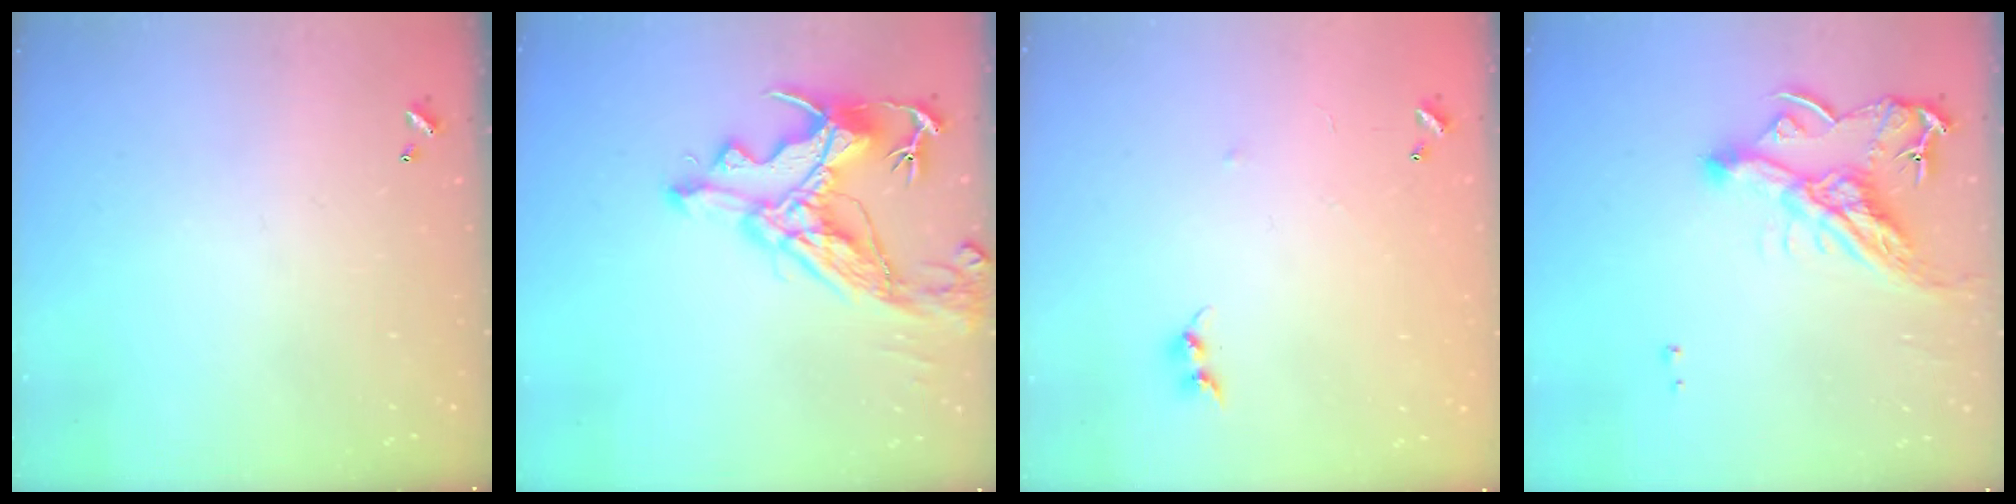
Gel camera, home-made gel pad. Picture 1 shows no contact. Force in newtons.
{"total": 13.8, "press": 13.7, "slide": 1.9}
{"total": 6.4, "press": 6.3, "slide": 0.6}
{"total": 12.8, "press": 12.8, "slide": 1.1}